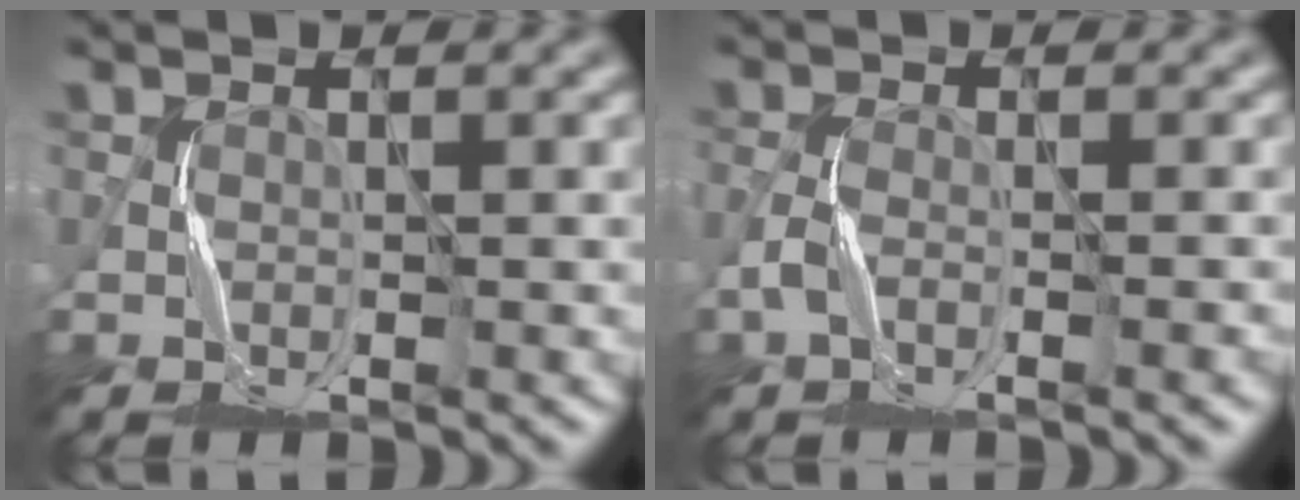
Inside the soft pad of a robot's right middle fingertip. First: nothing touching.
{"total": 2.4, "force": [-1.5, 0.7, 1.8], "torque": [-0.042, 0.000, -0.030]}